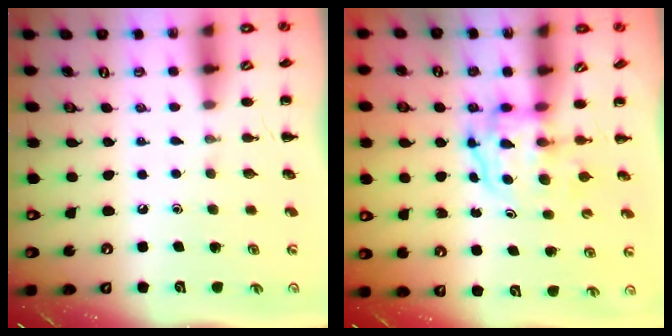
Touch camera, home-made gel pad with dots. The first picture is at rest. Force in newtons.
{"total": 3.9, "press": 3.8, "slide": 0.6}